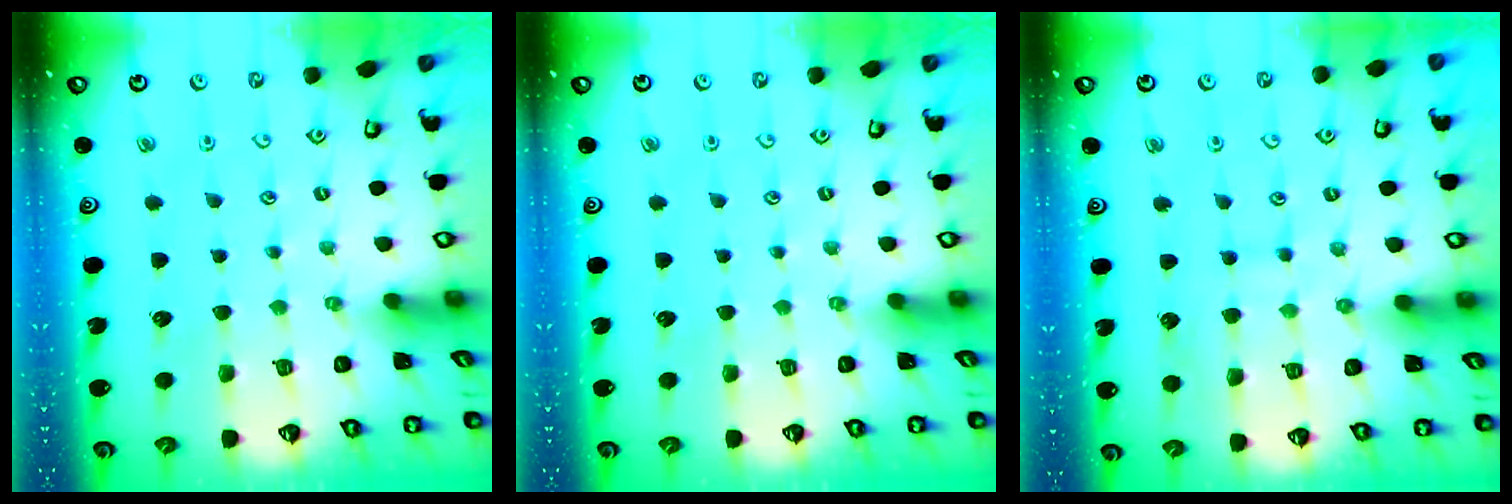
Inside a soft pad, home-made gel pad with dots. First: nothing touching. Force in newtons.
{"total": 0.0}
{"total": 6.8, "press": 6.8, "slide": 0.1}